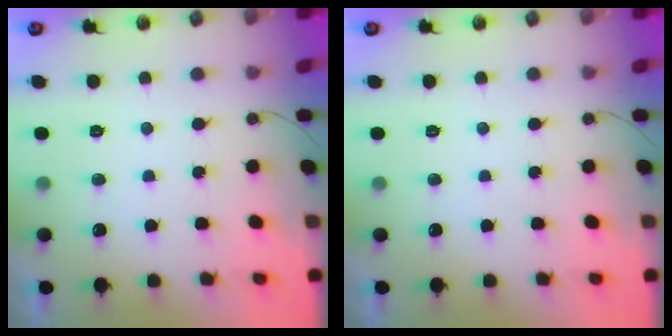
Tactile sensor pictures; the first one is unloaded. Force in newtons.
{"total": 0.0}